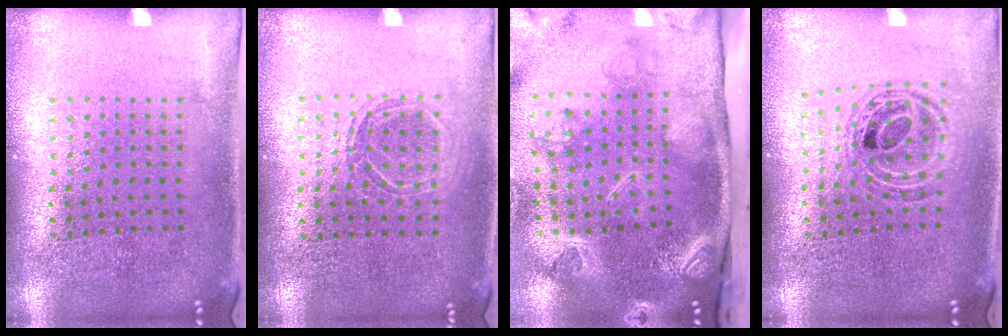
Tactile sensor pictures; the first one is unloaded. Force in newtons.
{"total": 1.2, "press": 1.1, "slide": 0.4}
{"total": 4.4, "press": 3.1, "slide": 3.0}
{"total": 0.8, "press": 0.8, "slide": 0.2}